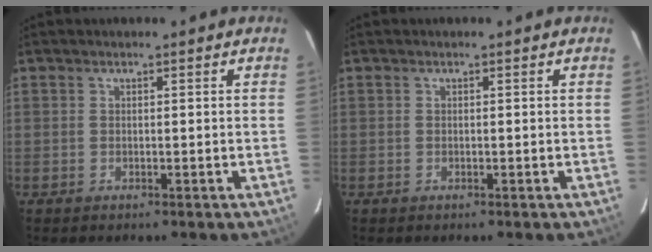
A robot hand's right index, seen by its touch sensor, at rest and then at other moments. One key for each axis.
{"total": 0.0}